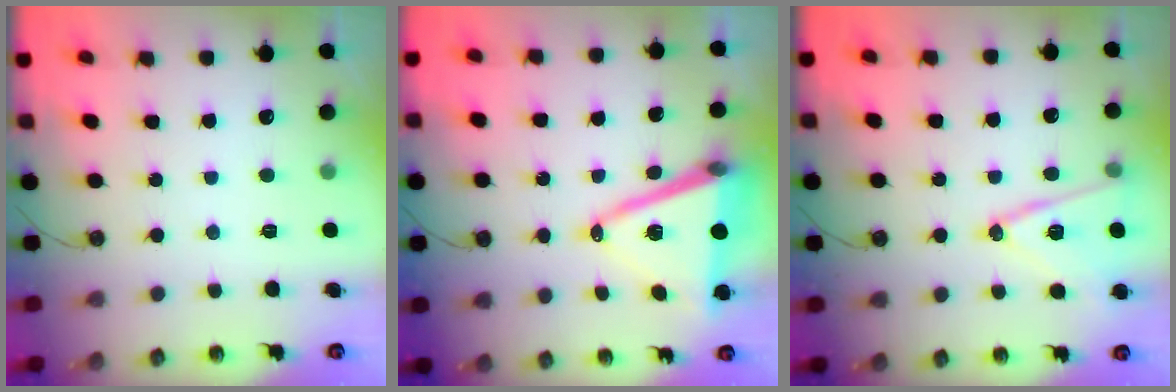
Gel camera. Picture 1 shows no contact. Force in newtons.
{"total": 15.2, "press": 14.7, "slide": 3.9}
{"total": 13.3, "press": 12.9, "slide": 3.5}